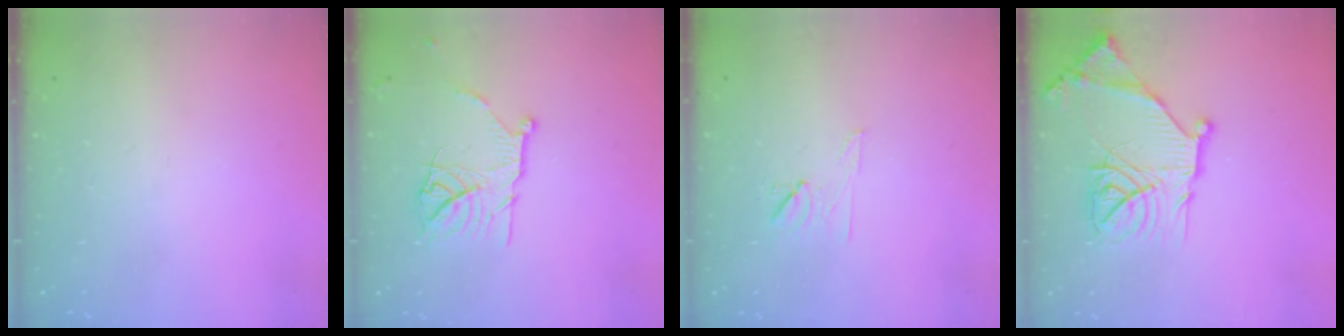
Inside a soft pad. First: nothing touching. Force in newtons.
{"total": 12.8, "press": 12.8, "slide": 1.1}
{"total": 6.7, "press": 6.6, "slide": 1.1}
{"total": 20.2, "press": 20.1, "slide": 1.9}